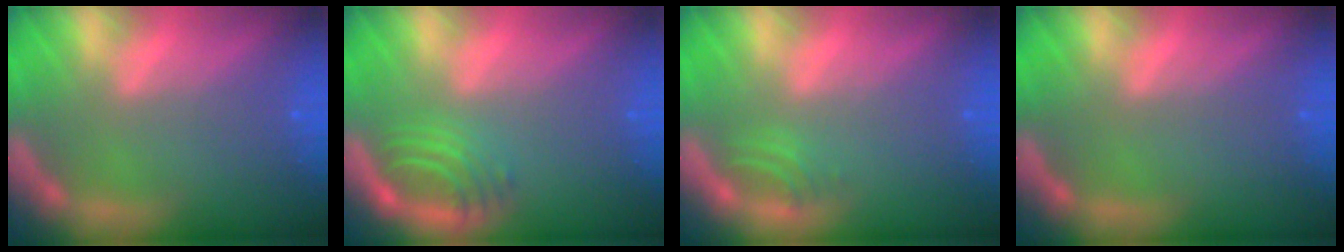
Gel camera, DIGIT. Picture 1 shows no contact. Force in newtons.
{"total": 4.0}
{"total": 1.5}
{"total": 0.0}